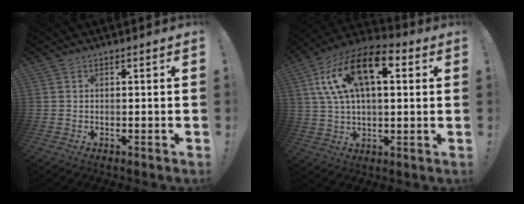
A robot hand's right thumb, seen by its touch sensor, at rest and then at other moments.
{"total": 19.3, "force": [6.8, 9.8, 15.1], "torque": [-0.277, -0.009, 0.114]}